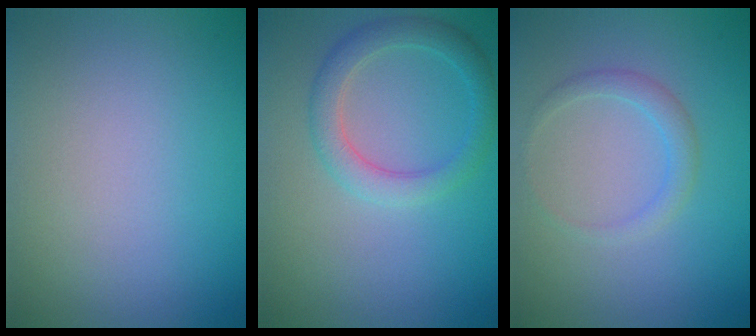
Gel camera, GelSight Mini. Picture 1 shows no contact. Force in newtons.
{"total": 3.0, "press": 3.0, "slide": 0.1}
{"total": 1.6, "press": 1.6, "slide": 0.1}